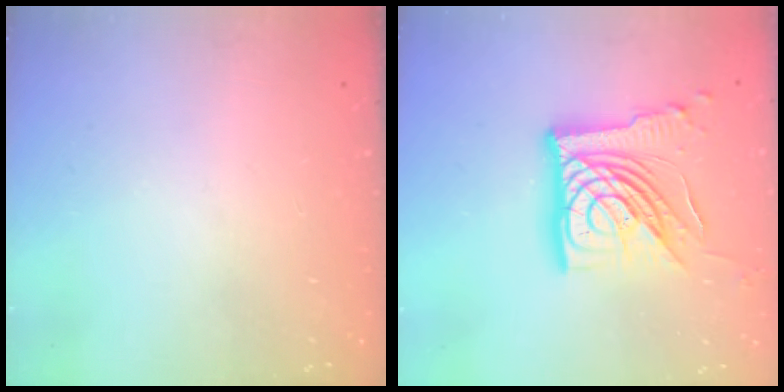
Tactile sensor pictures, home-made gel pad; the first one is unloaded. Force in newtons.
{"total": 20.4, "press": 20.2, "slide": 2.2}